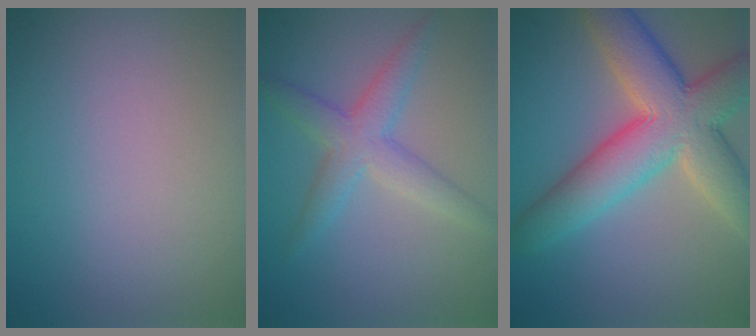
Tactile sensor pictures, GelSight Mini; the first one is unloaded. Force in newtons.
{"total": 3.6, "press": 3.6, "slide": 0.0}
{"total": 9.5, "press": 9.5, "slide": 0.7}